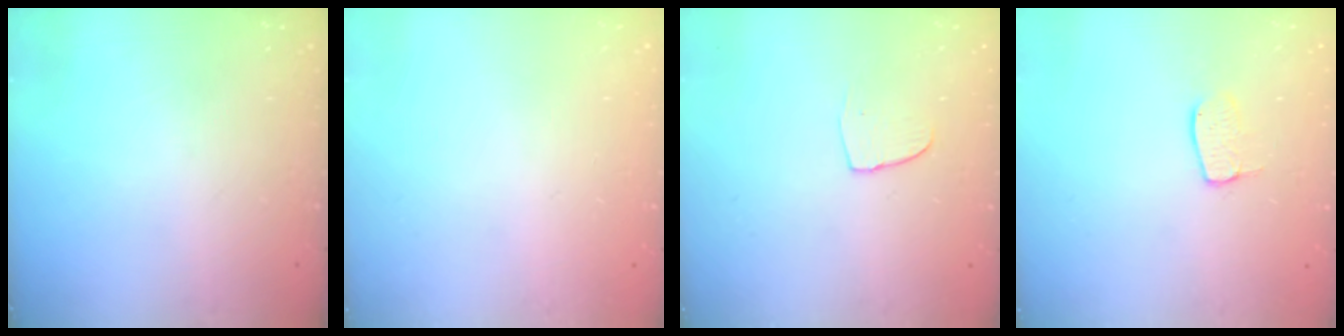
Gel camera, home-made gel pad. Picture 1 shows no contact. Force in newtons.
{"total": 0.0}
{"total": 4.2, "press": 4.2, "slide": 0.3}
{"total": 6.9, "press": 6.9, "slide": 0.4}